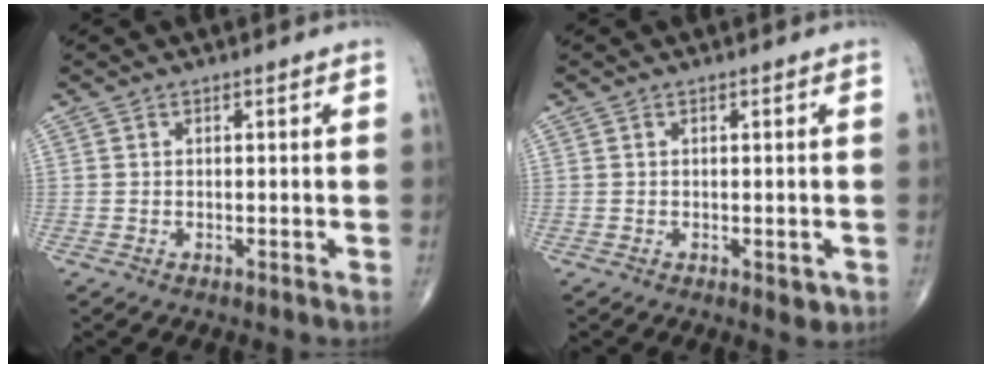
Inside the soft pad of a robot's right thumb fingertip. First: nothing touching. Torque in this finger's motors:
{"motor_torque": [0.57, 0.27, 0.02, 0.08, 0.06]}